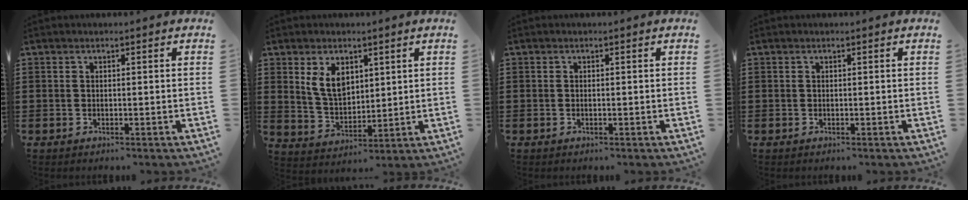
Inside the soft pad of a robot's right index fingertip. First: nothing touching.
{"total": 6.3, "force": [2.6, 3.9, 4.2], "torque": [-0.103, 0.008, 0.046]}
{"total": 0.0}
{"total": 0.0}